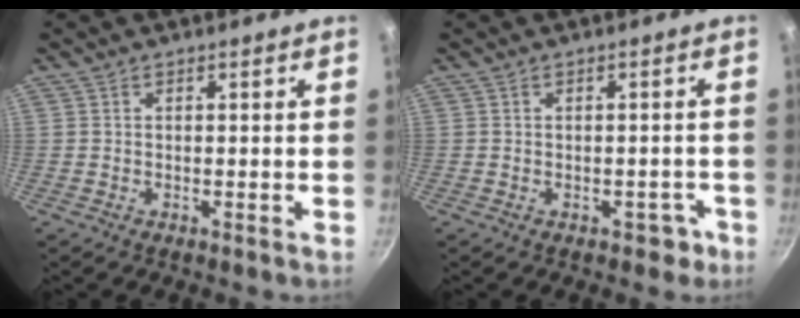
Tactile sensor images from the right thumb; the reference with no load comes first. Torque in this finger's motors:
{"motor_torque": [0.55, -0.19, -0.04, 0.01, 0.10]}